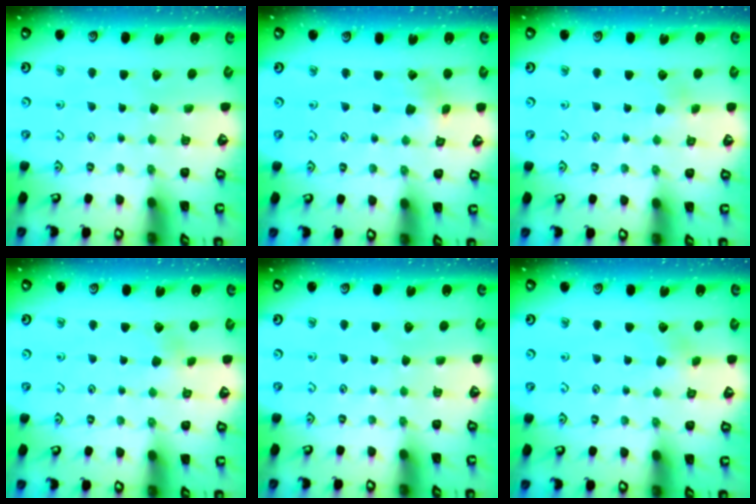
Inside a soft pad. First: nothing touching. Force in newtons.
{"total": 2.3, "press": 2.3, "slide": 0.3}
{"total": 3.2, "press": 3.2, "slide": 0.3}
{"total": 3.0, "press": 3.0, "slide": 0.1}
{"total": 0.0}
{"total": 3.4, "press": 3.4, "slide": 0.3}